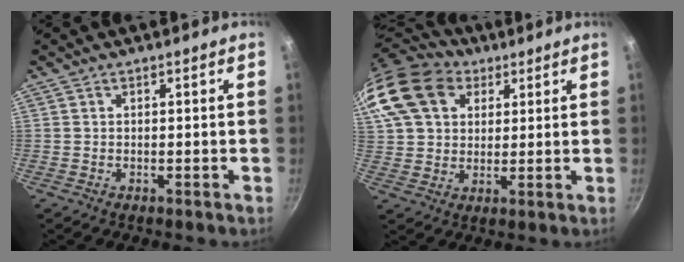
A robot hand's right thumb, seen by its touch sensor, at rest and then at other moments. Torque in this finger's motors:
{"motor_torque": [-0.75, 1.33, 0.29, -0.06, 0.36]}